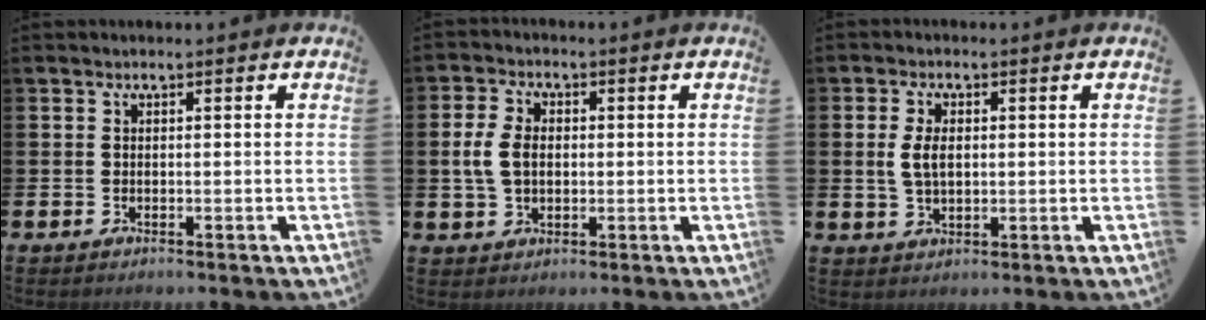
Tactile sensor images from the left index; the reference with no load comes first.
{"total": 4.8, "force": [0.4, 3.4, 3.4], "torque": [-0.062, 0.005, 0.001]}
{"total": 4.0, "force": [0.9, 2.3, 3.2], "torque": [-0.050, 0.003, 0.011]}